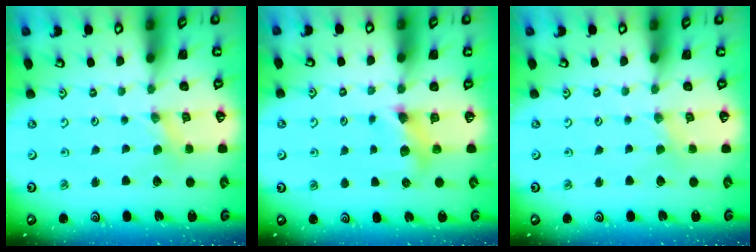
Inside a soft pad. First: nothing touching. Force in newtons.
{"total": 6.7, "press": 6.7, "slide": 0.3}
{"total": 0.7, "press": 0.7, "slide": 0.1}